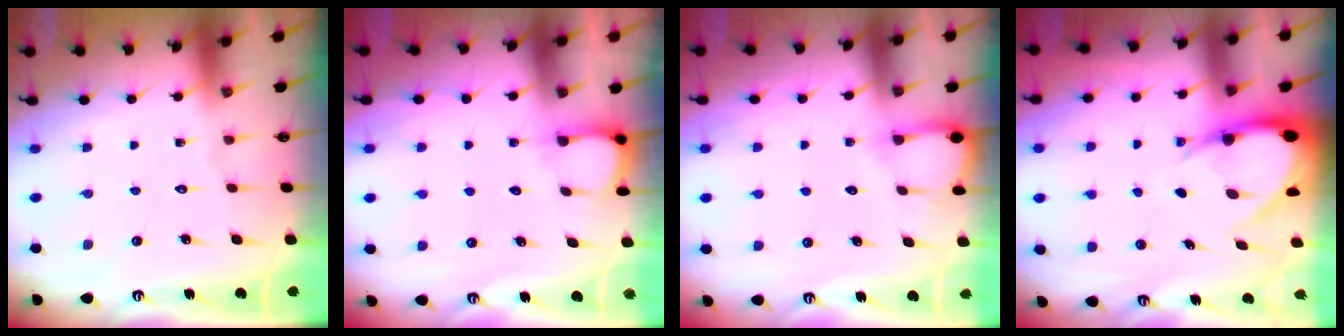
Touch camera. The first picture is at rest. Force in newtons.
{"total": 4.0, "press": 3.9, "slide": 0.4}
{"total": 4.3, "press": 4.3, "slide": 0.4}
{"total": 7.6, "press": 7.5, "slide": 0.8}